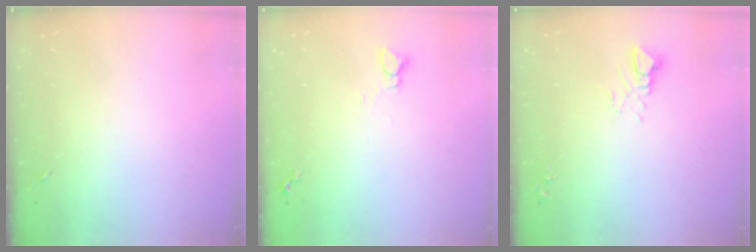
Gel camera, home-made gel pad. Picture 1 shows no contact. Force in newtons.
{"total": 2.2, "press": 2.2, "slide": 0.1}
{"total": 5.3, "press": 5.3, "slide": 0.3}